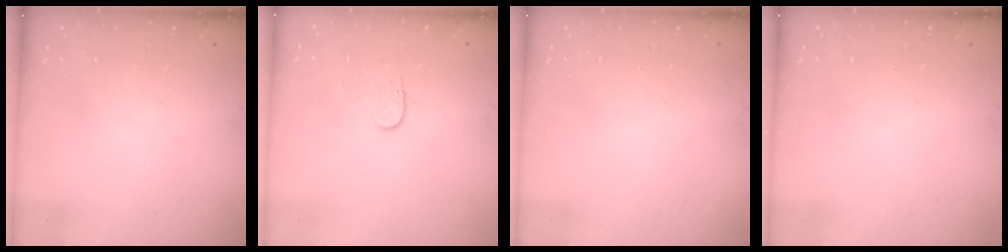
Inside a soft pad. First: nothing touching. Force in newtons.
{"total": 4.3, "press": 4.3, "slide": 0.5}
{"total": 0.6, "press": 0.6, "slide": 0.2}
{"total": 0.0}